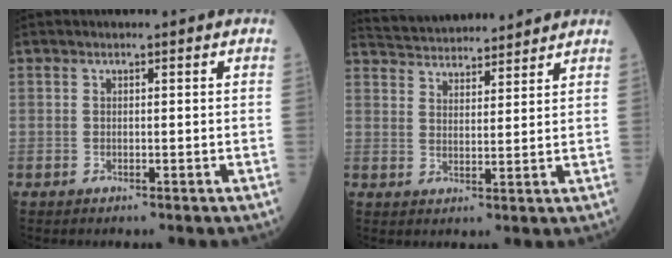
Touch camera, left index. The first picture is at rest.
{"total": 12.6, "force": [12.1, 2.0, 3.0], "torque": [-0.054, 0.030, 0.185]}